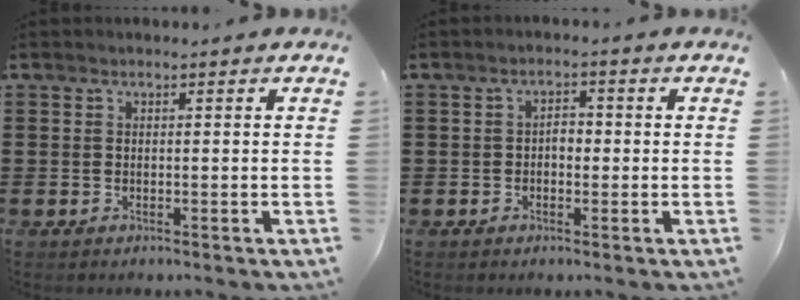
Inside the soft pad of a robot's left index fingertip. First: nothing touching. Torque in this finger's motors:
{"motor_torque": [0.02, 0.02, 0.06, 0.02]}